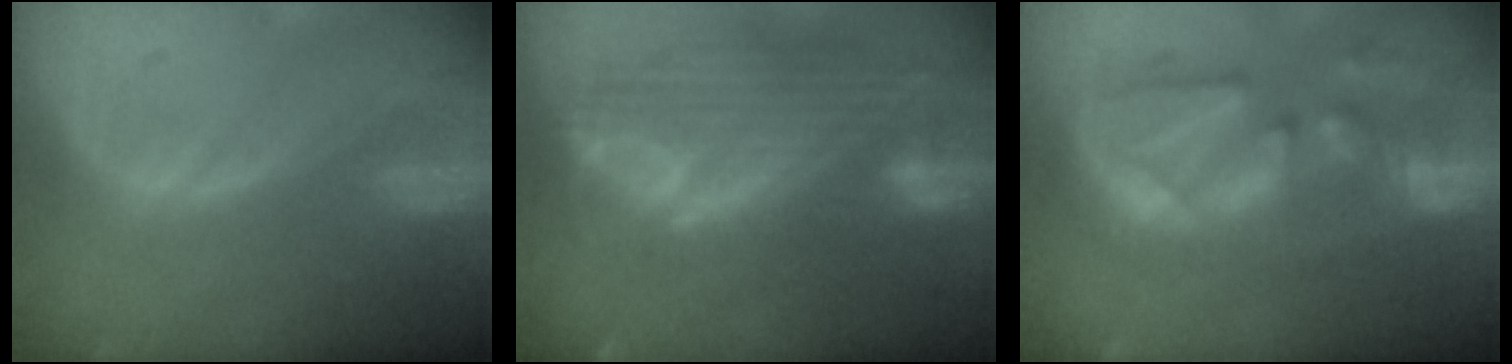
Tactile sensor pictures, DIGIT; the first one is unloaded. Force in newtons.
{"total": 12.2, "press": 10.3, "slide": 6.5}
{"total": 10.4, "press": 10.2, "slide": 2.3}